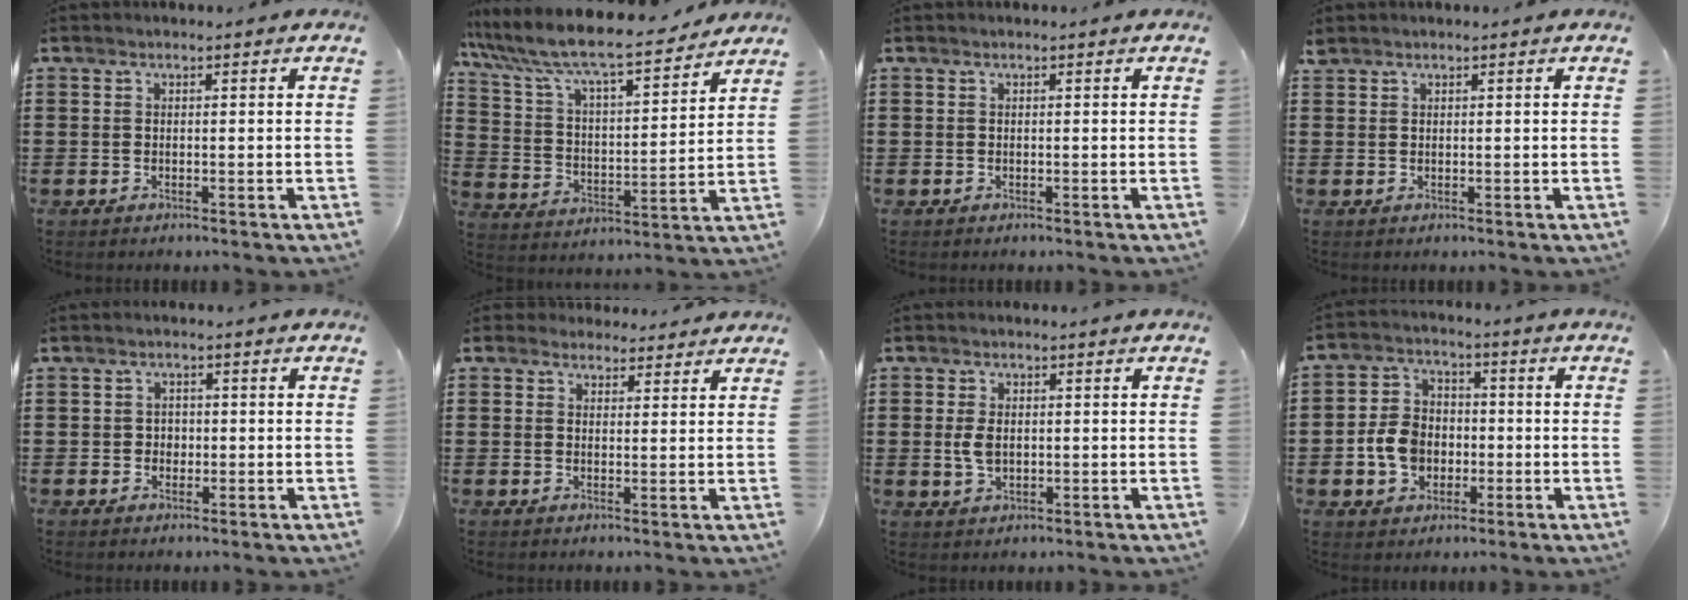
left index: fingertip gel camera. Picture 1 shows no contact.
{"total": 8.7, "force": [7.8, 0.9, 3.8], "torque": [-0.108, -0.051, 0.128]}
{"total": 0.0}
{"total": 0.9, "force": [0.8, 0.3, 0.2], "torque": [-0.007, 0.001, 0.017]}
{"total": 1.6, "force": [-0.1, 1.5, 0.5], "torque": [-0.016, 0.005, -0.005]}
{"total": 2.9, "force": [2.6, 1.4, 0.2], "torque": [-0.006, -0.001, 0.049]}
{"total": 3.4, "force": [0.2, 2.0, 2.7], "torque": [-0.071, 0.000, -0.001]}
{"total": 7.0, "force": [-1.5, 5.8, 3.6], "torque": [-0.094, 0.009, -0.030]}